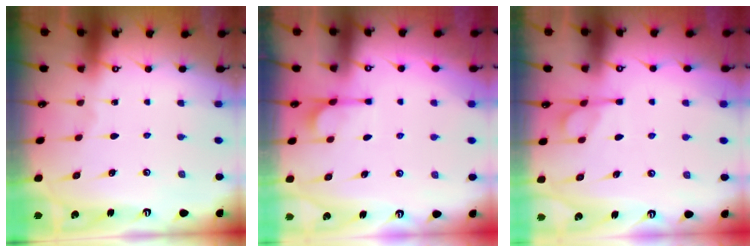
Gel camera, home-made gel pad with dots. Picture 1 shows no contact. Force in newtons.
{"total": 6.1, "press": 5.9, "slide": 1.4}
{"total": 2.8, "press": 2.6, "slide": 1.2}